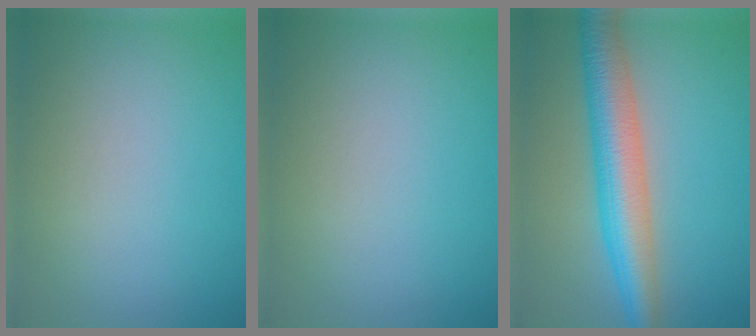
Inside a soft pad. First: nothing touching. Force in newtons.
{"total": 0.0}
{"total": 6.8, "press": 6.8, "slide": 0.1}